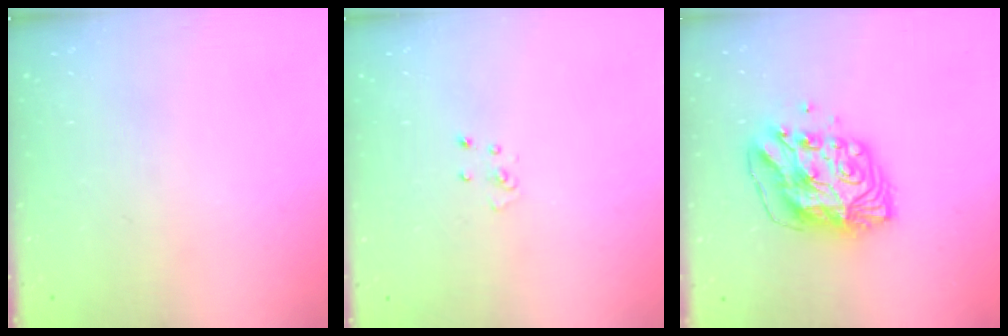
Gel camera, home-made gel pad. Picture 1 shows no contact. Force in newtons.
{"total": 2.5, "press": 2.5, "slide": 0.3}
{"total": 11.2, "press": 11.2, "slide": 1.1}